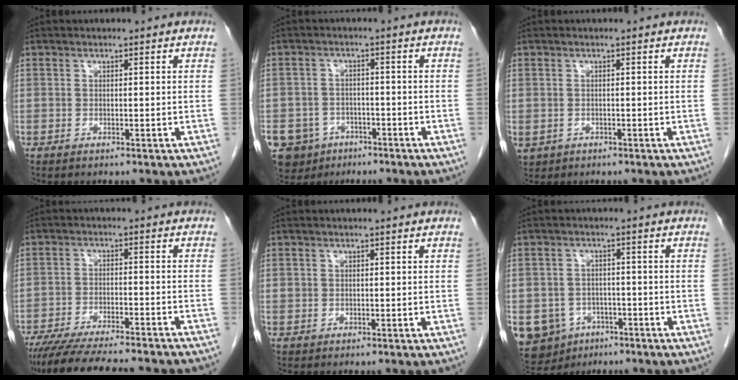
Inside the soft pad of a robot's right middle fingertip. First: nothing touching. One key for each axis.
{"total": 9.0, "fx": -5.3, "fy": 7.0, "fz": 1.9, "tx": -0.047, "ty": 0.005, "tz": -0.078}
{"total": 2.5, "fx": -0.9, "fy": 2.1, "fz": 0.8, "tx": -0.015, "ty": -0.001, "tz": -0.006}
{"total": 17.9, "fx": -15.9, "fy": 1.4, "fz": 8.2, "tx": -0.127, "ty": -0.031, "tz": -0.225}
{"total": 0.7, "fx": 0.2, "fy": 0.7, "fz": 0.1, "tx": 0.007, "ty": 0.003, "tz": 0.002}
{"total": 10.2, "fx": -4.7, "fy": 8.5, "fz": 2.9, "tx": -0.079, "ty": 0.008, "tz": -0.063}